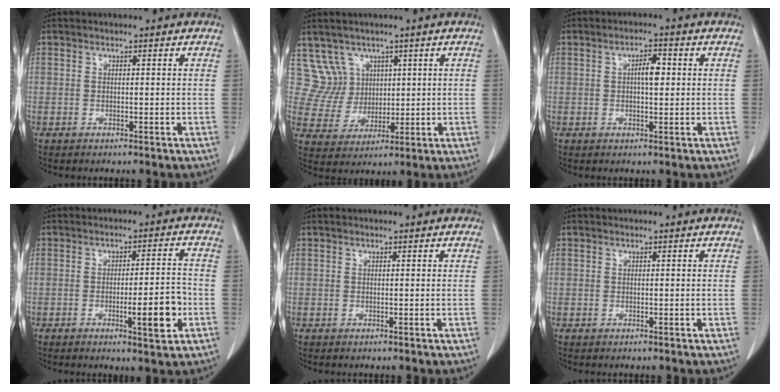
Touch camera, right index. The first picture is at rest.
{"total": 6.4, "force": [3.6, 5.3, -0.3], "torque": [0.006, 0.014, 0.080]}
{"total": 3.4, "force": [0.5, 1.1, 3.2], "torque": [-0.053, 0.006, 0.007]}
{"total": 6.8, "force": [-2.2, 0.8, 6.3], "torque": [-0.088, -0.001, -0.028]}
{"total": 0.0}
{"total": 0.0}